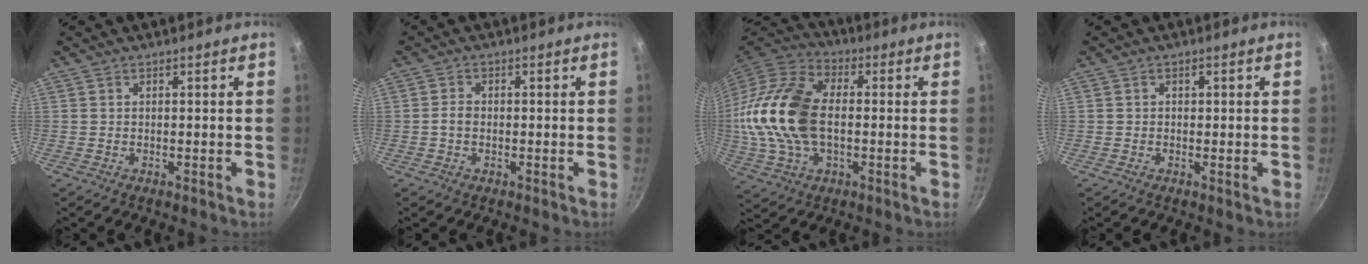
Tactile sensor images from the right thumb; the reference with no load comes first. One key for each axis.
{"total": 1.9, "fx": -0.4, "fy": 1.3, "fz": 1.3, "tx": -0.023, "ty": 0.012, "tz": -0.009}
{"total": 21.4, "fx": -0.1, "fy": 13.4, "fz": 16.7, "tx": -0.333, "ty": 0.030, "tz": -0.008}
{"total": 0.9, "fx": 0.0, "fy": 0.7, "fz": 0.5, "tx": -0.005, "ty": 0.003, "tz": -0.001}